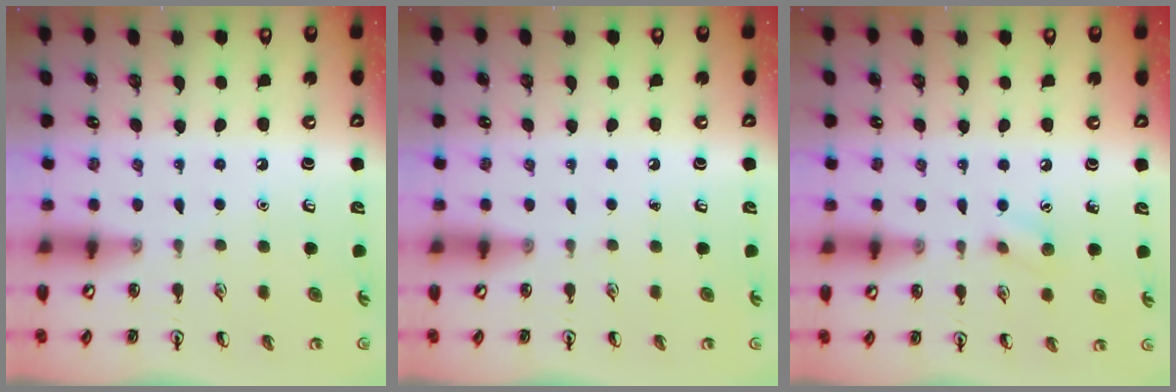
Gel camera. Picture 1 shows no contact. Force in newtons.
{"total": 0.0}
{"total": 6.6, "press": 6.3, "slide": 1.8}